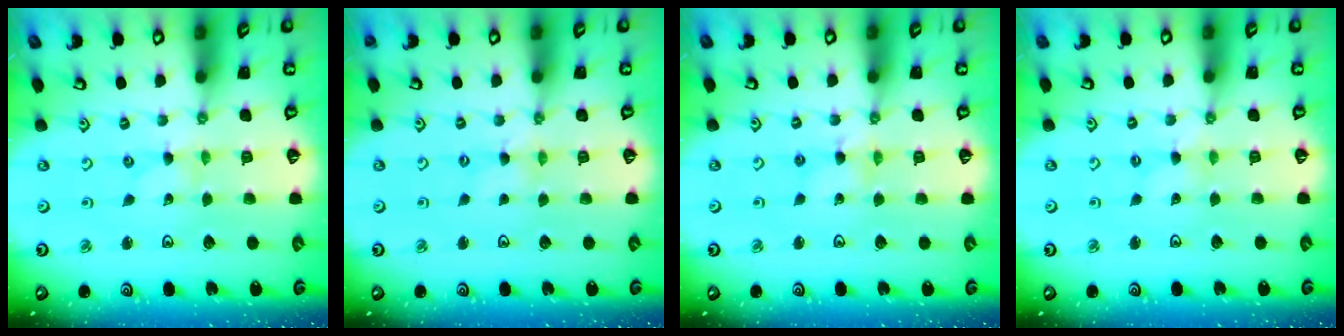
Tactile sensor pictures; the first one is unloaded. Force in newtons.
{"total": 1.1, "press": 1.1, "slide": 0.2}
{"total": 2.6, "press": 2.6, "slide": 0.3}
{"total": 0.0}